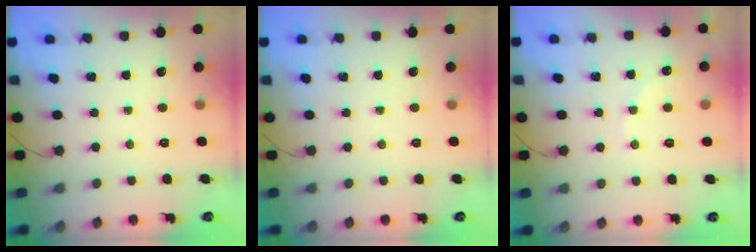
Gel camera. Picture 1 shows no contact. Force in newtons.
{"total": 0.0}
{"total": 5.5, "press": 5.2, "slide": 1.5}